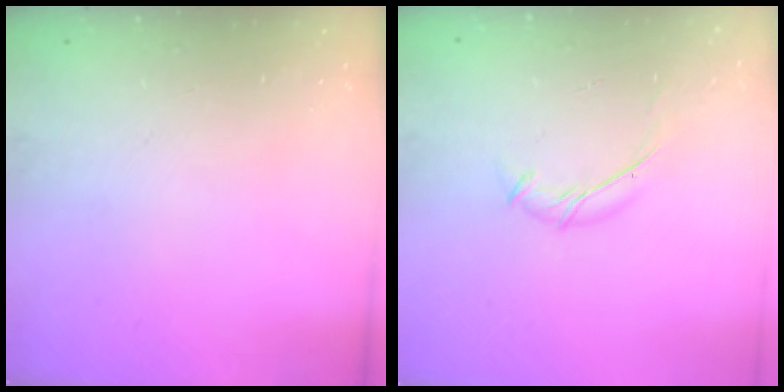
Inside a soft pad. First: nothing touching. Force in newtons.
{"total": 6.6, "press": 6.5, "slide": 1.4}